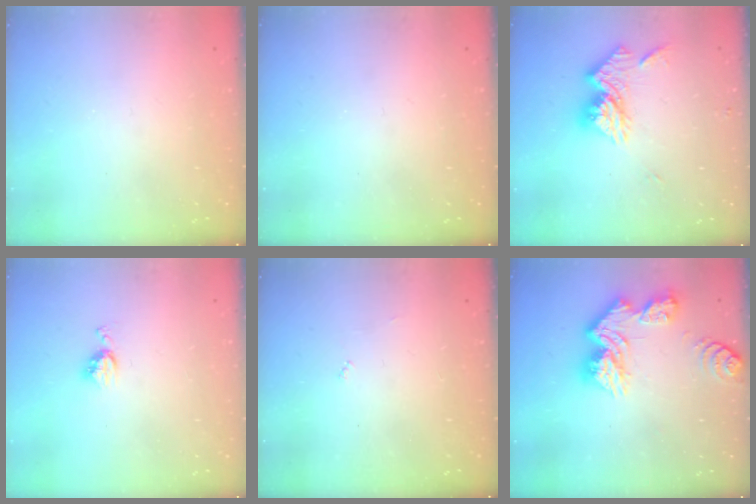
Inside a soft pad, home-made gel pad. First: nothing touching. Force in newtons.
{"total": 0.0}
{"total": 12.6, "press": 12.6, "slide": 1.1}
{"total": 5.0, "press": 4.9, "slide": 0.7}
{"total": 3.0, "press": 3.0, "slide": 0.2}
{"total": 13.2, "press": 13.2, "slide": 1.2}